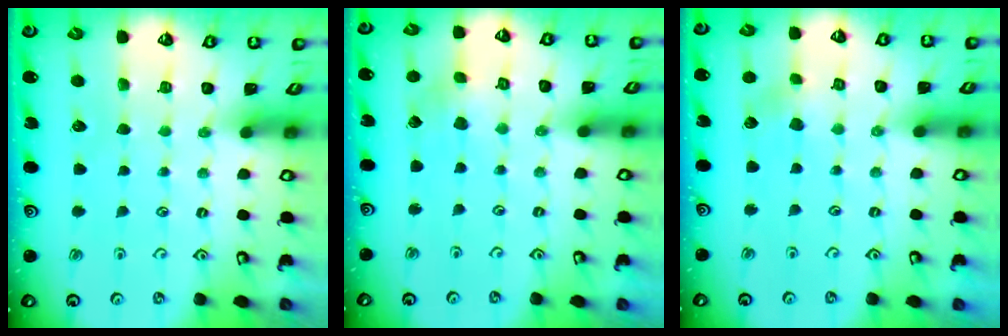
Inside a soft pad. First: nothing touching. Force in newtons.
{"total": 2.6, "press": 2.6, "slide": 0.5}
{"total": 3.3, "press": 3.2, "slide": 0.5}